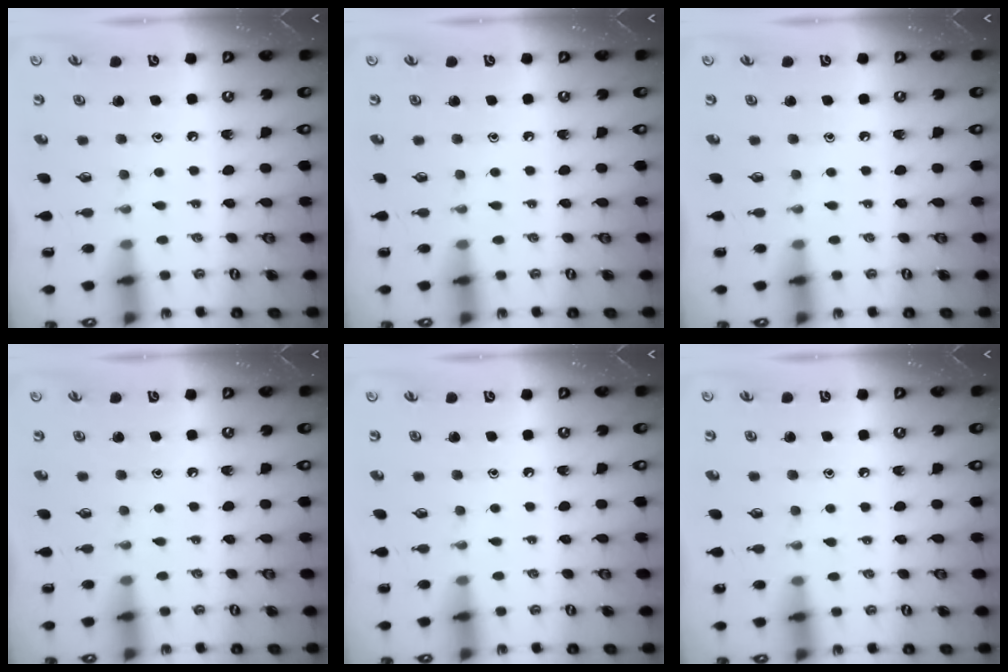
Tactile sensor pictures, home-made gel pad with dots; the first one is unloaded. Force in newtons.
{"total": 0.0}
{"total": 0.0}
{"total": 0.0}
{"total": 0.0}
{"total": 4.2, "press": 4.1, "slide": 0.5}